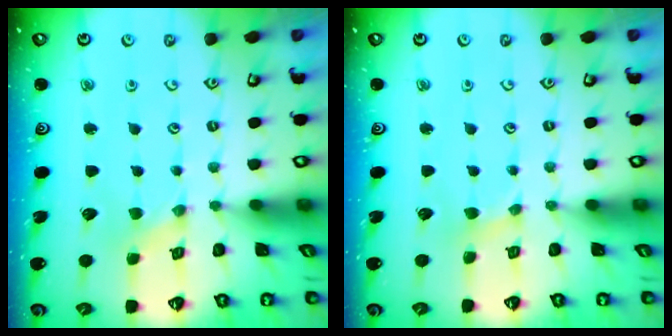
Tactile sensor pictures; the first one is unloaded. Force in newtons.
{"total": 1.2, "press": 1.1, "slide": 0.3}